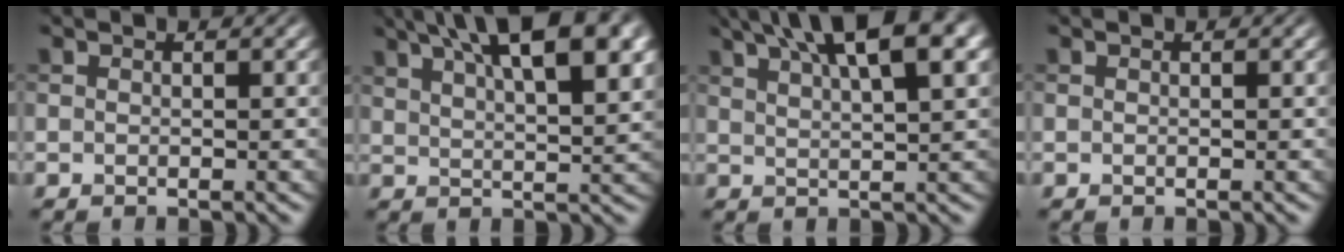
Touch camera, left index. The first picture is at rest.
{"total": 12.3, "force": [7.0, 4.4, 9.2], "torque": [-0.117, 0.034, 0.096]}
{"total": 10.4, "force": [6.1, 3.0, 7.9], "torque": [-0.096, 0.036, 0.078]}
{"total": 0.0}